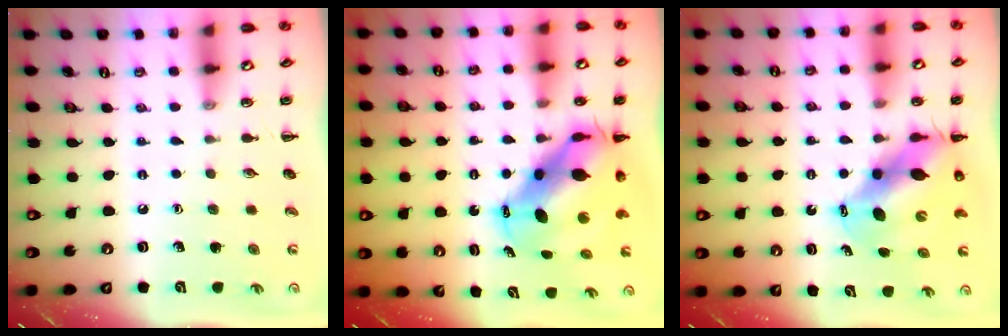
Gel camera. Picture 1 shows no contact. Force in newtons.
{"total": 11.6, "press": 11.2, "slide": 3.0}
{"total": 11.6, "press": 11.3, "slide": 2.9}